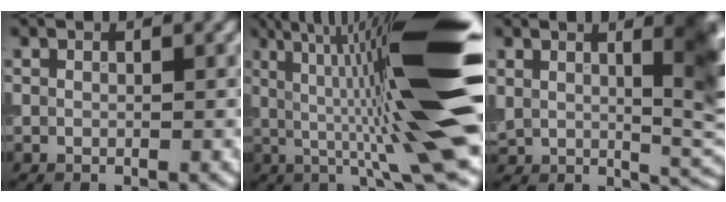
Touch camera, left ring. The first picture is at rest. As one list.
[{"total": 15.7, "force": [1.1, 2.6, 15.5], "torque": [-0.214, 0.023, 0.007]}, {"total": 7.2, "force": [2.5, 2.5, 6.3], "torque": [-0.081, -0.002, 0.045]}]